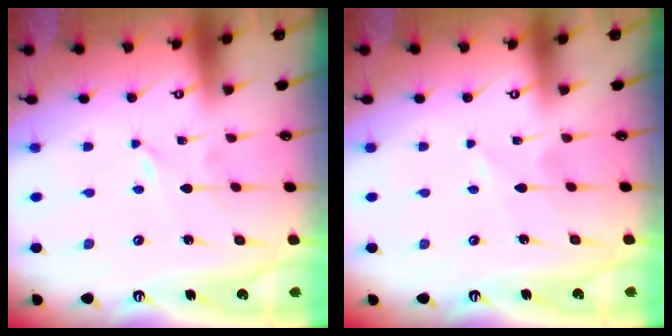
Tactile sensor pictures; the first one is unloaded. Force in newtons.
{"total": 2.1, "press": 2.1, "slide": 0.2}